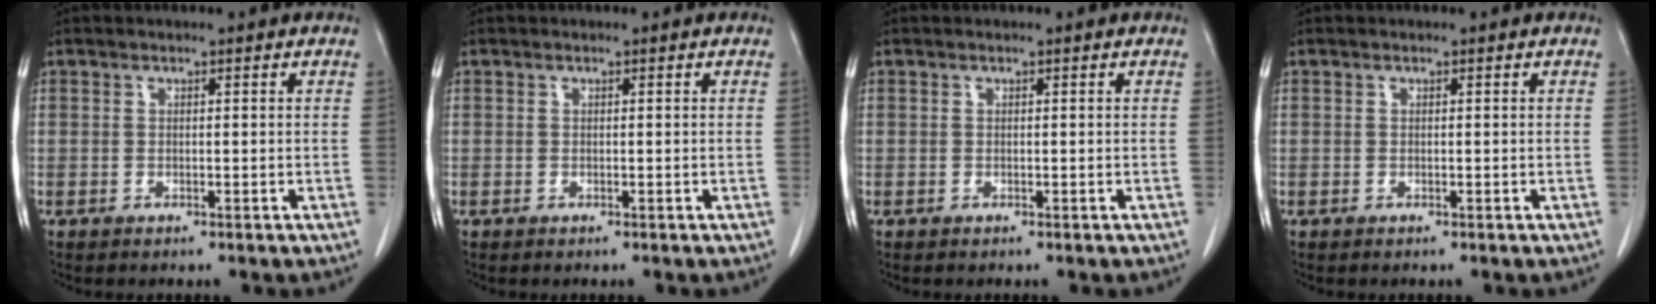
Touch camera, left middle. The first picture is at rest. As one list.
[{"total": 0.0}, {"total": 0.0}, {"total": 0.0}]